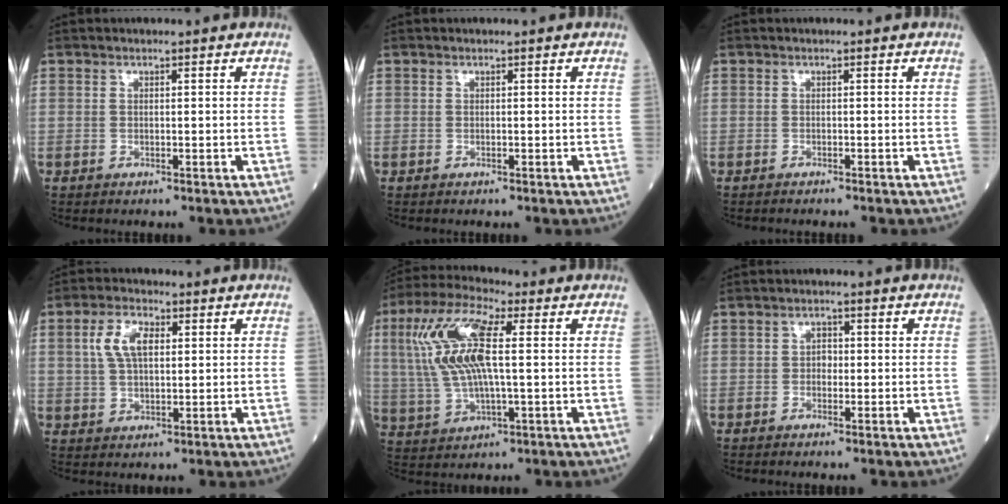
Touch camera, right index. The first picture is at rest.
{"total": 0.0}
{"total": 1.1, "force": [-1.0, -0.1, 0.5], "torque": [-0.008, 0.000, -0.011]}
{"total": 6.2, "force": [1.9, 2.8, 5.1], "torque": [-0.114, 0.014, 0.041]}
{"total": 13.0, "force": [2.4, 3.4, 12.3], "torque": [-0.277, 0.023, 0.046]}
{"total": 1.3, "force": [-0.1, 1.0, 0.9], "torque": [-0.011, 0.005, -0.003]}